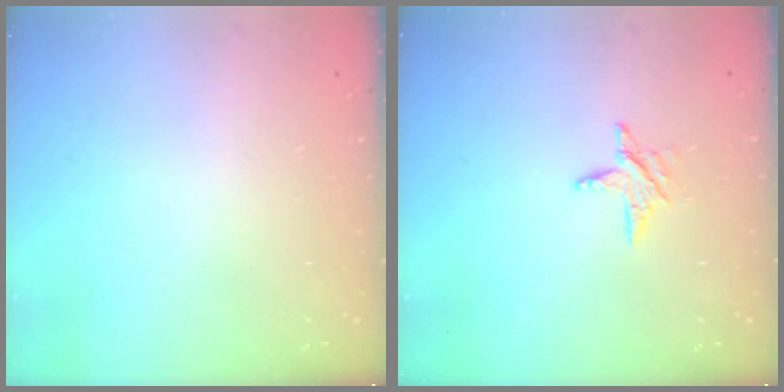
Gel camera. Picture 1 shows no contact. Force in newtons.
{"total": 5.5, "press": 5.5, "slide": 0.6}